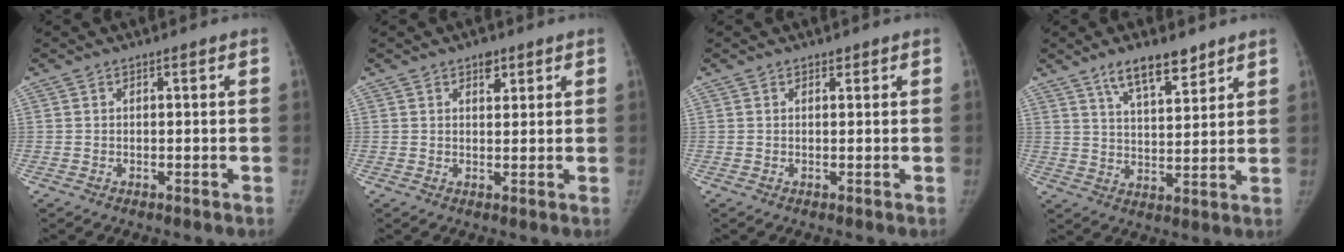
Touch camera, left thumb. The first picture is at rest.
{"total": 2.8, "force": [1.8, 1.7, 1.5], "torque": [-0.007, -0.009, 0.026]}
{"total": 0.6, "force": [0.5, 0.4, 0.2], "torque": [0.005, -0.004, 0.006]}
{"total": 9.3, "force": [6.6, 3.2, 5.8], "torque": [-0.072, -0.041, 0.117]}